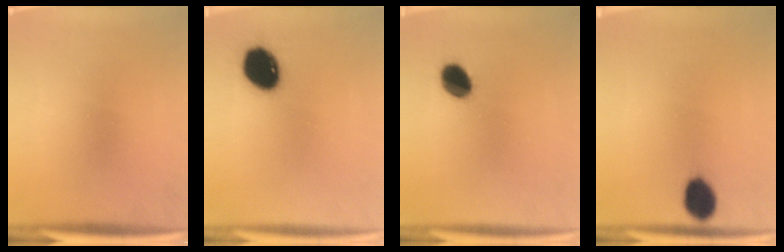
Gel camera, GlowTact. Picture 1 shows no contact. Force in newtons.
{"total": 12.9}
{"total": 6.9}
{"total": 7.0}